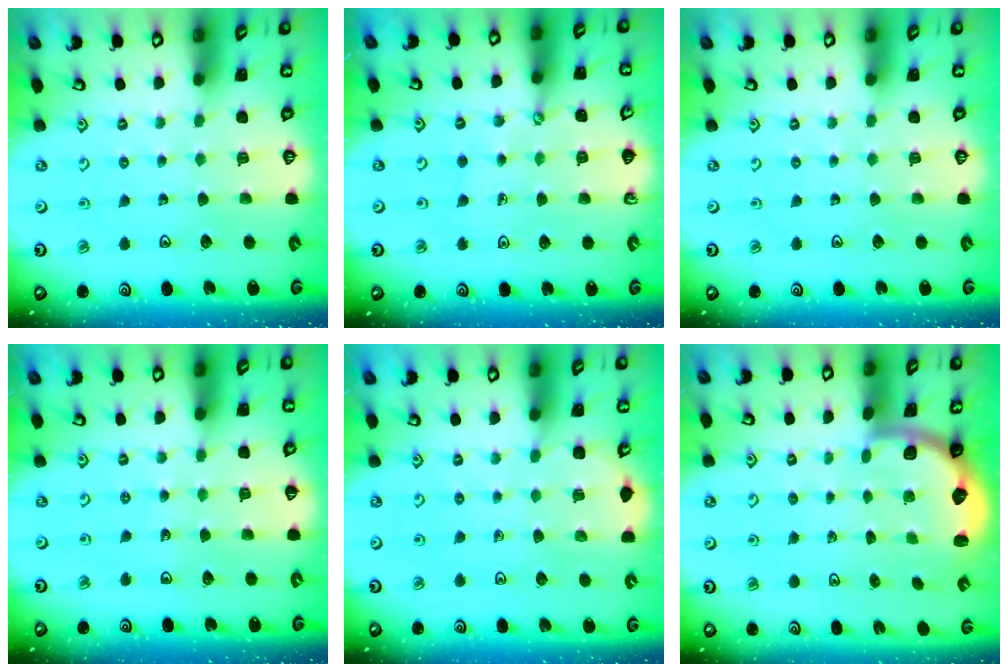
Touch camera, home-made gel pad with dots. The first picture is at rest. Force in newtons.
{"total": 2.5, "press": 2.5, "slide": 0.2}
{"total": 0.0}
{"total": 3.5, "press": 2.9, "slide": 1.9}
{"total": 4.0, "press": 3.6, "slide": 1.8}
{"total": 2.1, "press": 1.9, "slide": 1.0}